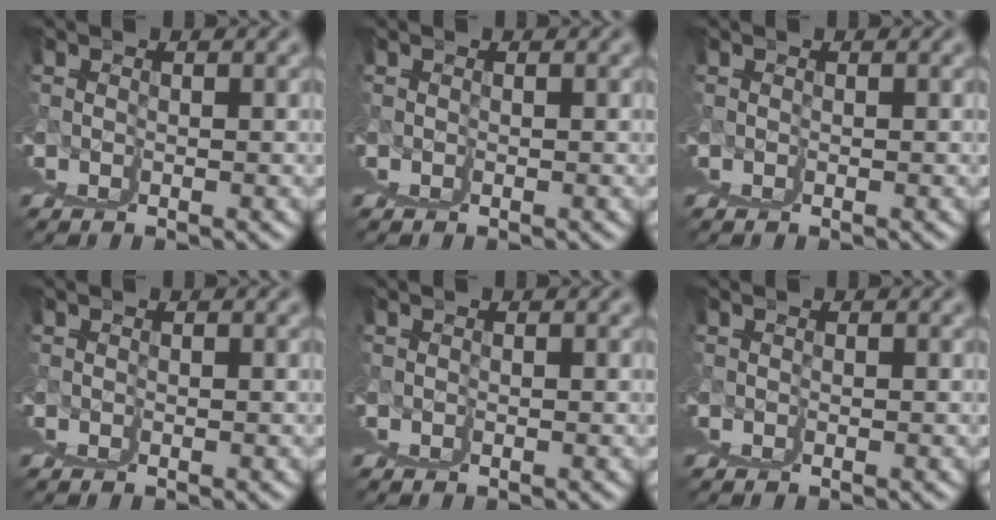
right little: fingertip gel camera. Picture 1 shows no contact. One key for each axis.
{"total": 0.0}
{"total": 0.0}
{"total": 0.0}
{"total": 0.0}
{"total": 0.0}